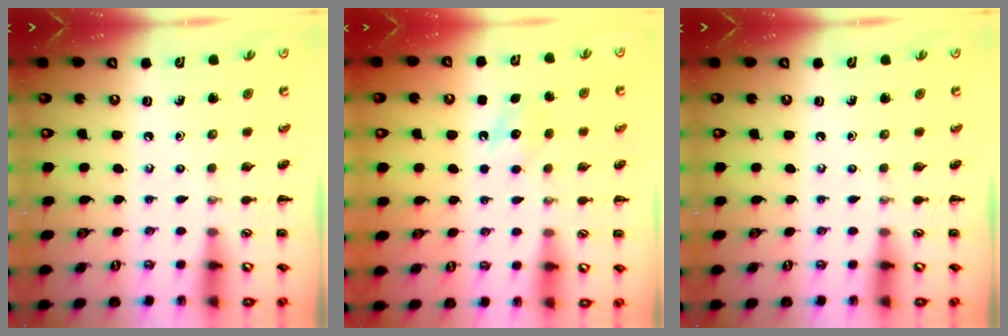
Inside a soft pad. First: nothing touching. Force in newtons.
{"total": 5.2, "press": 5.0, "slide": 1.4}
{"total": 0.0}